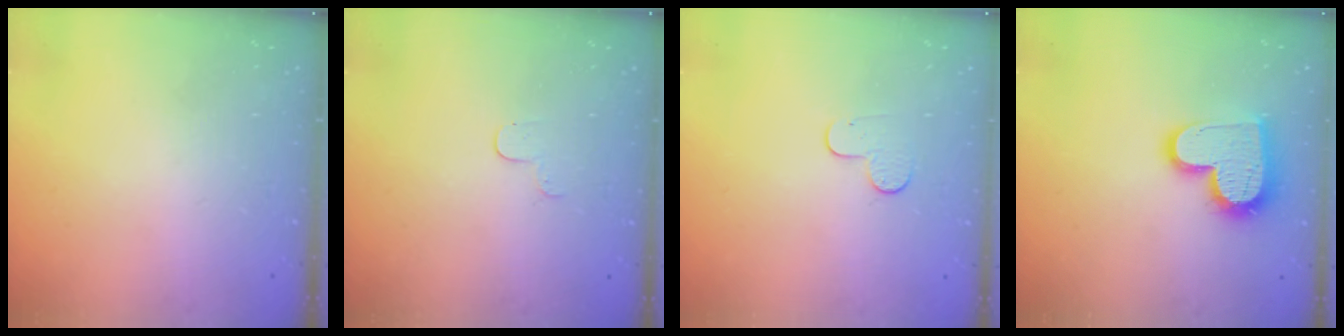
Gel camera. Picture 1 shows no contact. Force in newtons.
{"total": 3.4, "press": 3.4, "slide": 0.4}
{"total": 5.9, "press": 5.9, "slide": 0.4}
{"total": 16.1, "press": 16.0, "slide": 1.2}